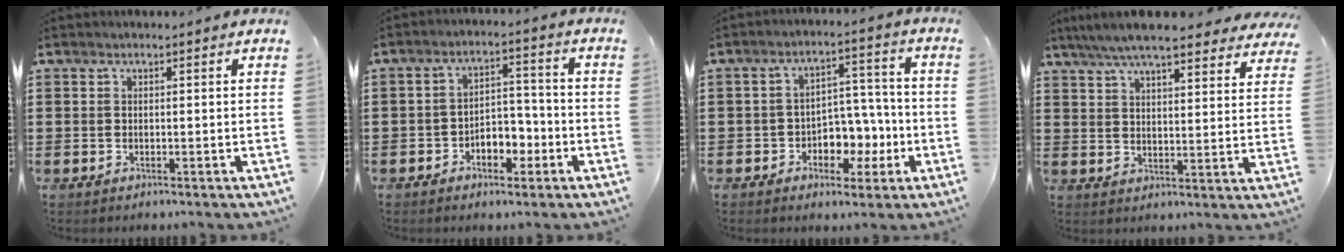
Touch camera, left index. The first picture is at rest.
{"total": 4.6, "force": [-2.8, 2.8, 2.4], "torque": [-0.039, 0.010, -0.057]}
{"total": 6.0, "force": [-2.2, 4.6, 3.2], "torque": [-0.057, 0.012, -0.041]}
{"total": 7.1, "force": [6.6, 0.6, 2.7], "torque": [-0.077, -0.022, 0.117]}